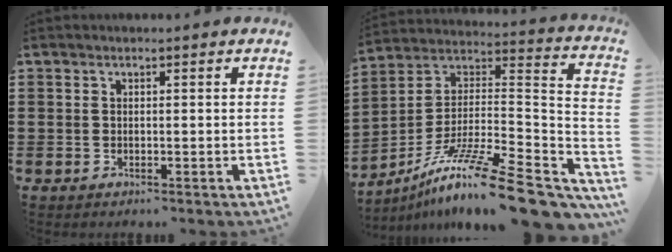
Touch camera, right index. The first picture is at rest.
{"total": 16.0, "force": [-11.3, 1.9, 11.2], "torque": [-0.189, 0.021, -0.197]}